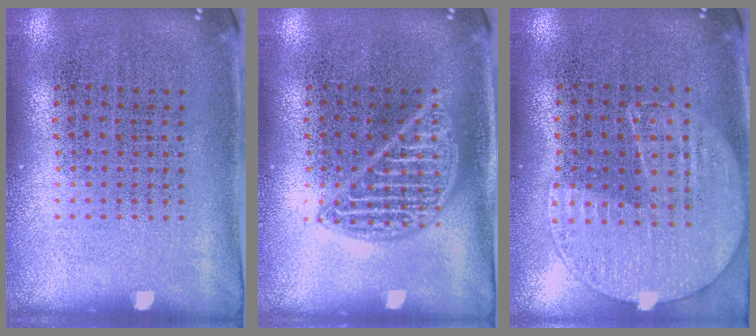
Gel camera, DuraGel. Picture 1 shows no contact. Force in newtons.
{"total": 2.3, "press": 2.3, "slide": 0.3}
{"total": 1.1, "press": 1.0, "slide": 0.4}